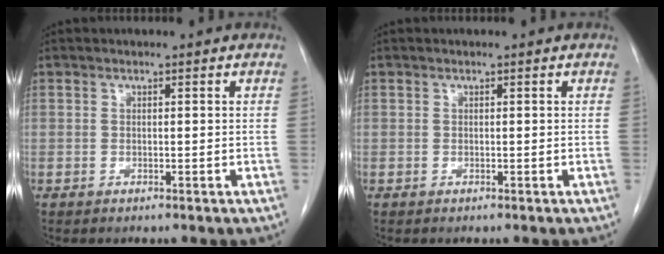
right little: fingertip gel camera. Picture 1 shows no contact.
{"total": 0.0}